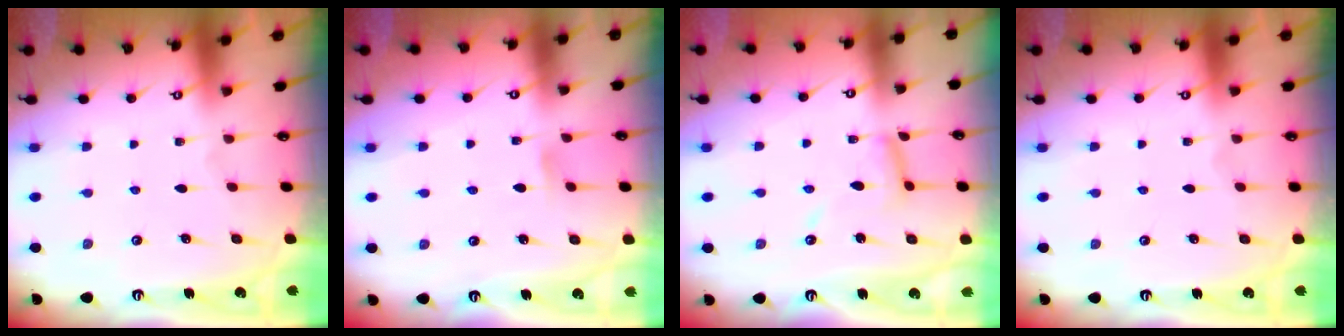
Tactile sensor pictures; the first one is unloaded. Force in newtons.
{"total": 4.3, "press": 4.2, "slide": 0.6}
{"total": 8.4, "press": 8.4, "slide": 0.5}
{"total": 0.0}